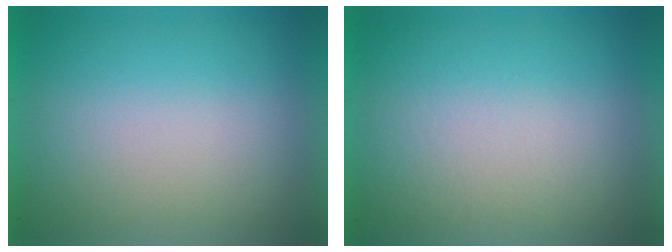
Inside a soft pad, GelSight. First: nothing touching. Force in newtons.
{"total": 2.3}